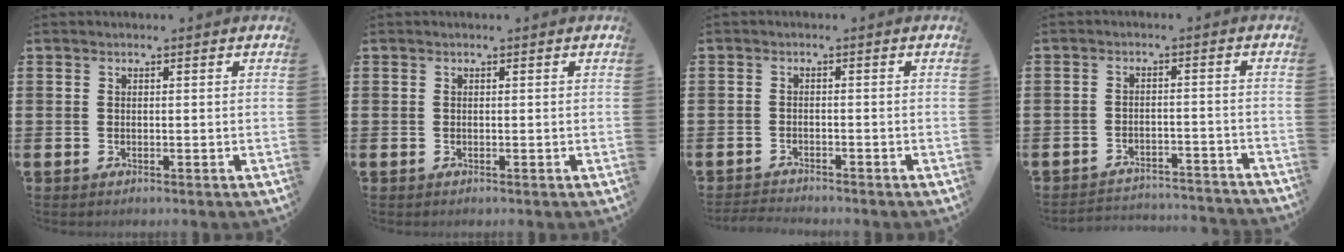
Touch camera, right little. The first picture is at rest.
{"total": 0.0}
{"total": 1.5, "force": [-1.5, 0.0, -0.1], "torque": [-0.003, 0.001, -0.031]}
{"total": 2.9, "force": [-2.9, 0.1, -0.1], "torque": [-0.005, 0.004, -0.064]}